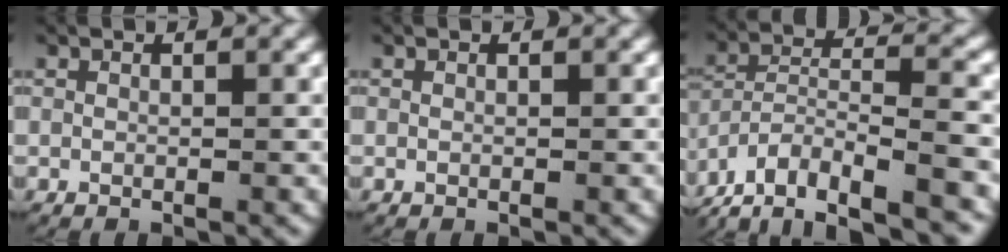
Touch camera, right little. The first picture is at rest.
{"total": 0.0}
{"total": 10.3, "force": [-6.1, 6.4, 5.2], "torque": [-0.108, -0.024, -0.100]}